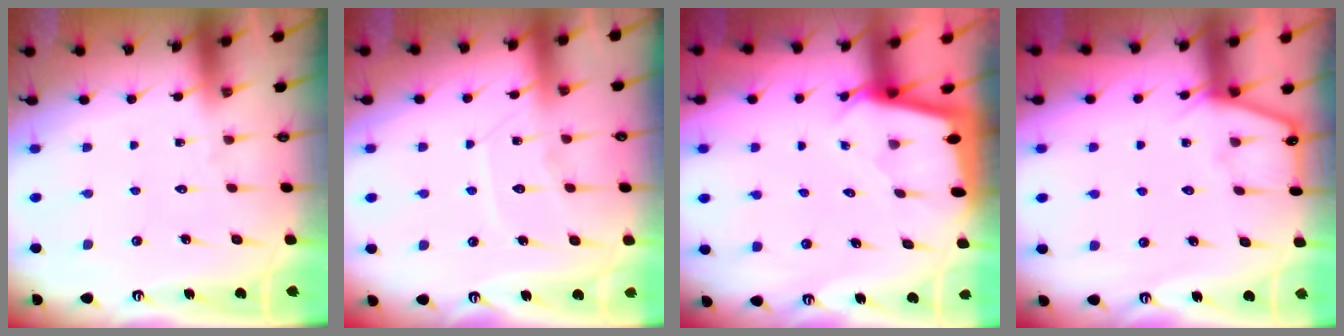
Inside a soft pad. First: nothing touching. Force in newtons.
{"total": 8.0, "press": 8.0, "slide": 0.7}
{"total": 2.1, "press": 2.1, "slide": 0.1}
{"total": 4.5, "press": 4.5, "slide": 0.6}